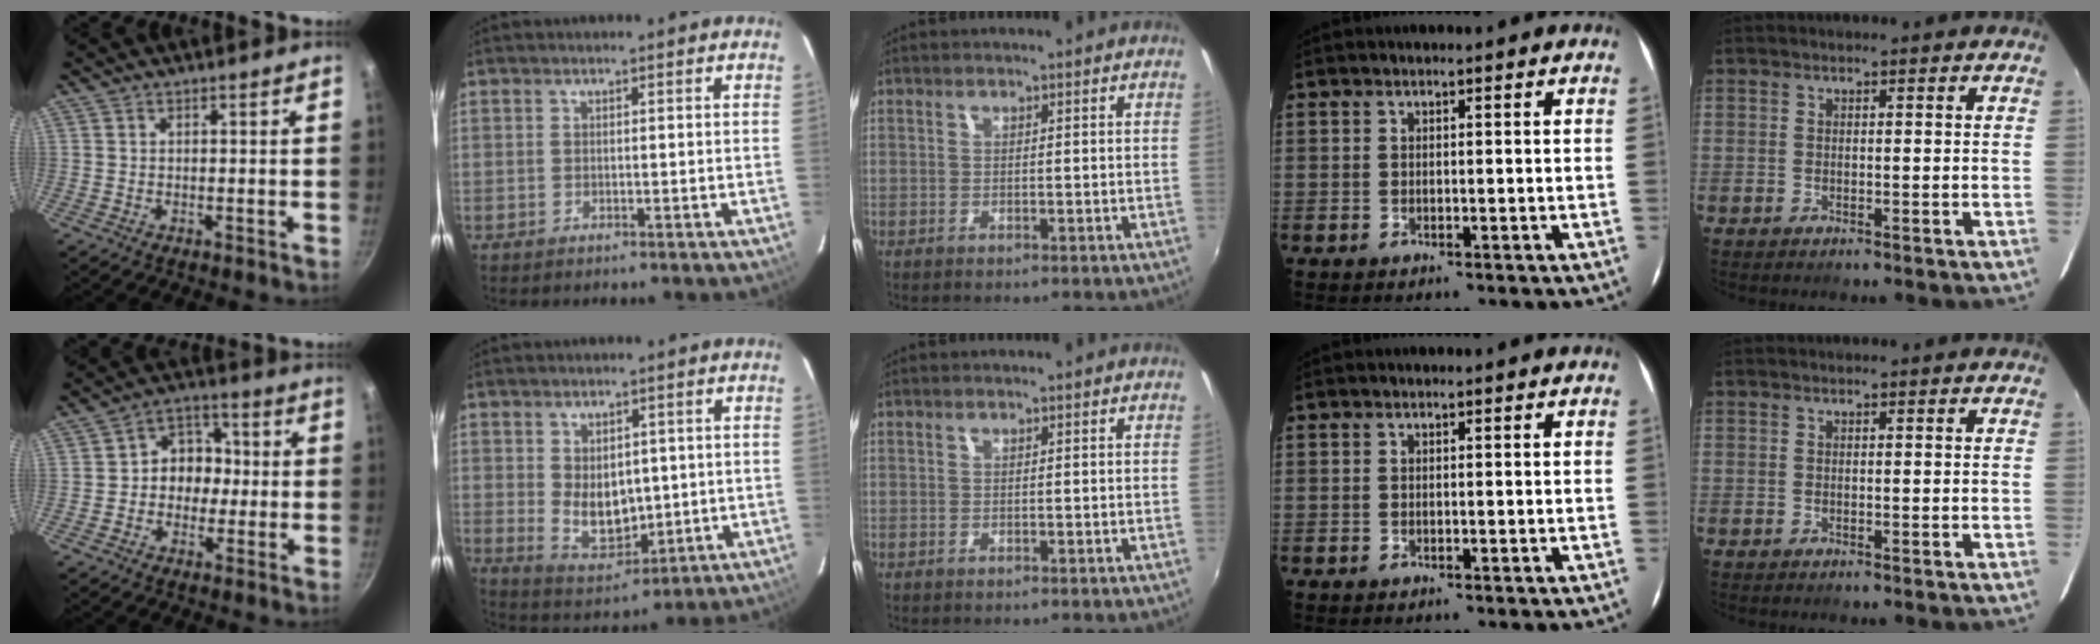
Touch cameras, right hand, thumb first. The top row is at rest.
{"thumb": {"total": 8.4, "force": [-0.5, 7.1, 4.5], "torque": [-0.010, 0.026, -0.021]}, "index": {"total": 8.2, "force": [0.7, 5.8, 5.8], "torque": [-0.103, -0.013, 0.036]}}